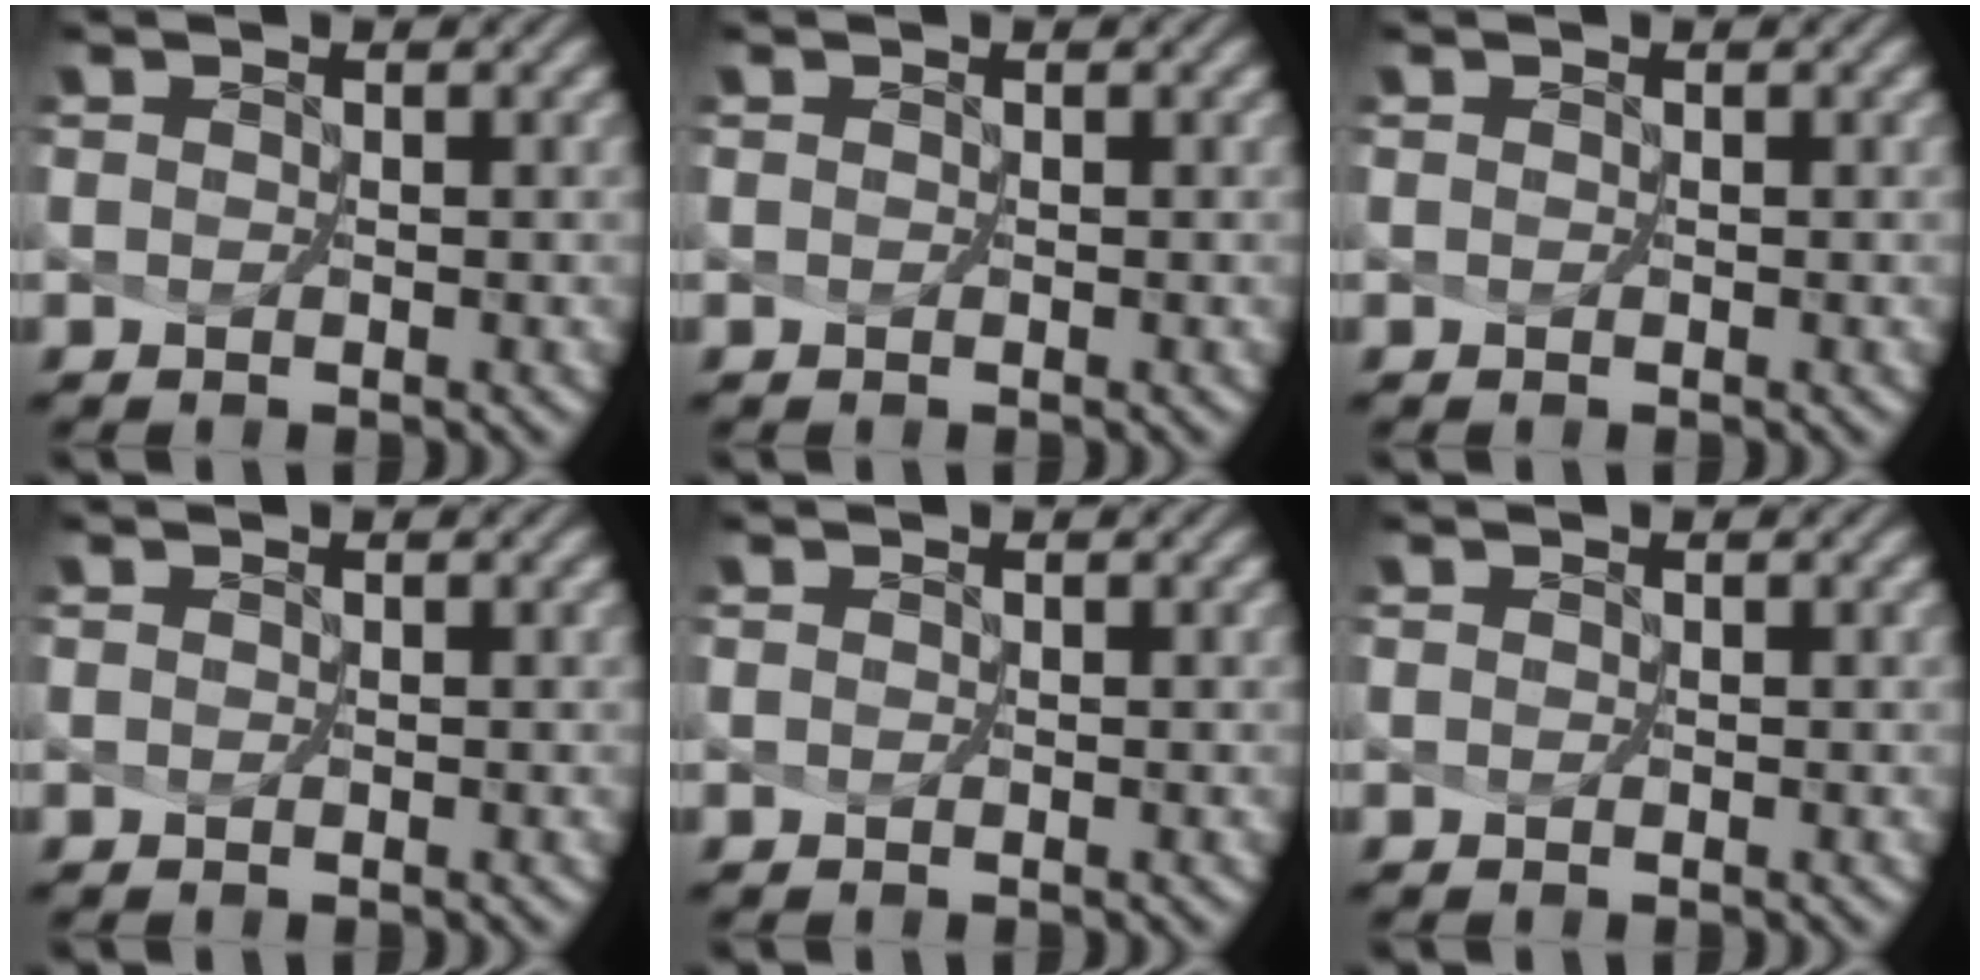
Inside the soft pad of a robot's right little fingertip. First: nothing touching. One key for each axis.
{"total": 0.0}
{"total": 0.0}
{"total": 0.0}
{"total": 0.0}
{"total": 0.0}